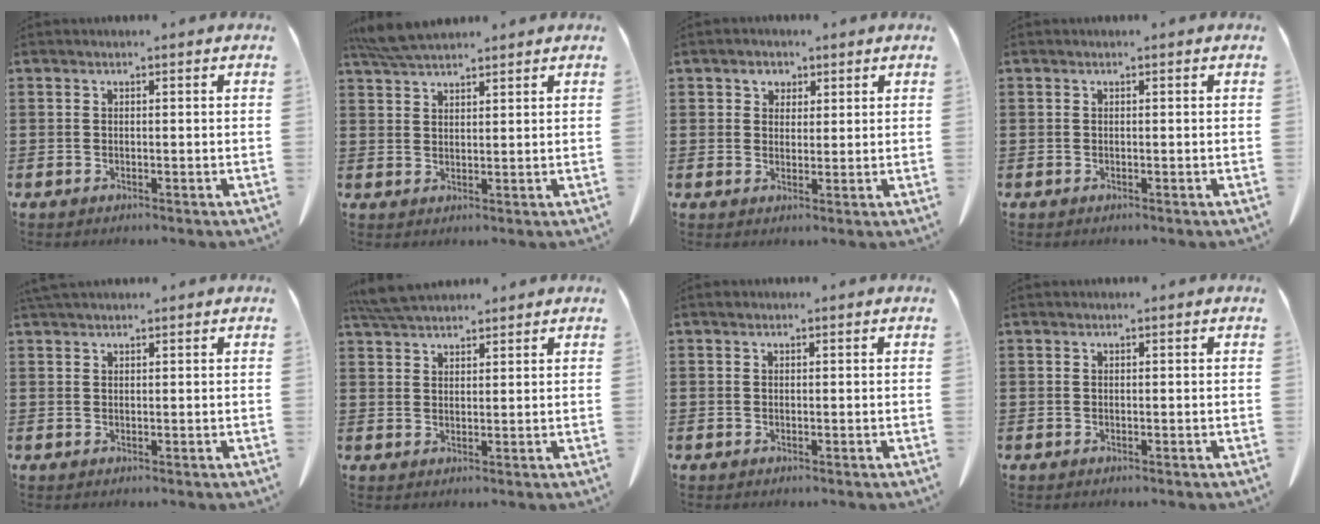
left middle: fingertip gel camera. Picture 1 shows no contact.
{"total": 4.8, "force": [4.4, 0.8, 1.9], "torque": [-0.049, -0.008, 0.084]}
{"total": 2.4, "force": [1.5, 1.9, 0.4], "torque": [-0.011, 0.007, 0.025]}
{"total": 0.0}
{"total": 1.4, "force": [1.2, 0.2, 0.5], "torque": [-0.013, -0.001, 0.025]}
{"total": 4.8, "force": [4.4, 0.9, 1.6], "torque": [-0.043, -0.006, 0.086]}
{"total": 0.6, "force": [0.3, 0.5, 0.1], "torque": [-0.005, 0.001, 0.007]}
{"total": 0.0}